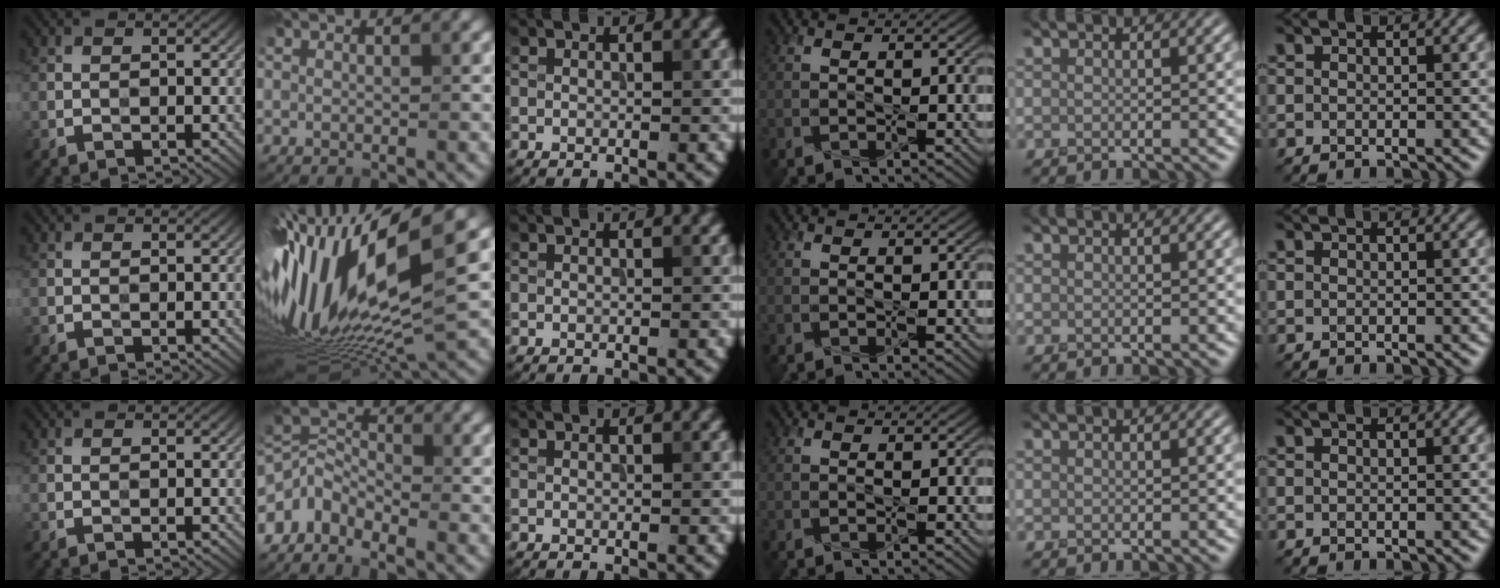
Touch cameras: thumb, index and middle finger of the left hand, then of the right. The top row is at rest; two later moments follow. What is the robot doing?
{"motion": "press", "object": "sticky note"}